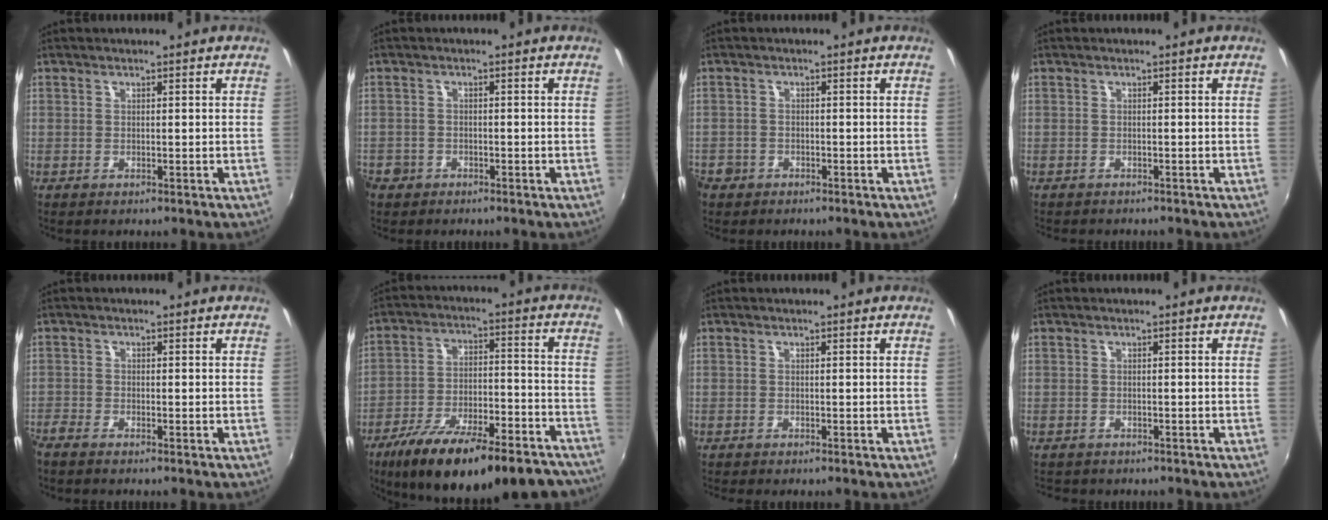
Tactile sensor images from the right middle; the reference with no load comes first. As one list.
[{"total": 3.5, "force": [-2.1, 2.7, 0.7], "torque": [-0.027, -0.003, -0.038]}, {"total": 3.7, "force": [-2.3, 2.8, 0.8], "torque": [-0.029, -0.003, -0.041]}, {"total": 2.0, "force": [-1.8, 0.6, 0.5], "torque": [-0.016, -0.011, -0.025]}, {"total": 2.1, "force": [-1.9, 0.4, 0.7], "torque": [-0.022, -0.009, -0.040]}, {"total": 27.9, "force": [-21.5, 9.0, 15.4], "torque": [-0.252, -0.022, -0.298]}, {"total": 0.7, "force": [-0.7, 0.1, 0.2], "torque": [-0.006, -0.003, -0.012]}, {"total": 2.5, "force": [-2.2, 1.1, 0.6], "torque": [-0.018, -0.012, -0.030]}]